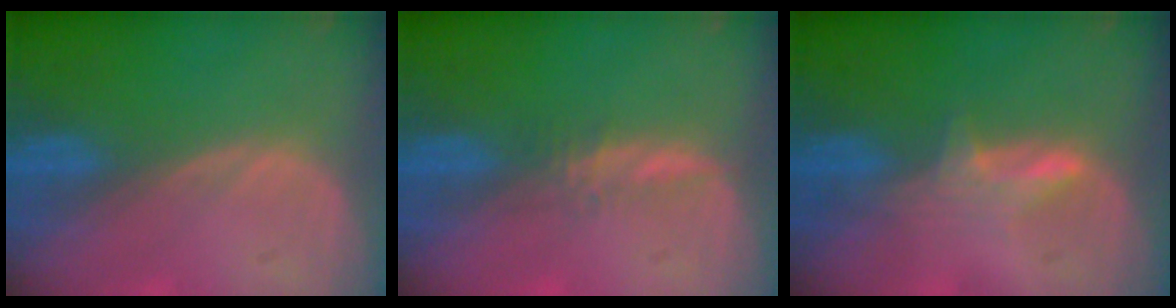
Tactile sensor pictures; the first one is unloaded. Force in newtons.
{"total": 1.6, "press": 1.5, "slide": 0.5}
{"total": 2.9, "press": 2.9, "slide": 0.4}